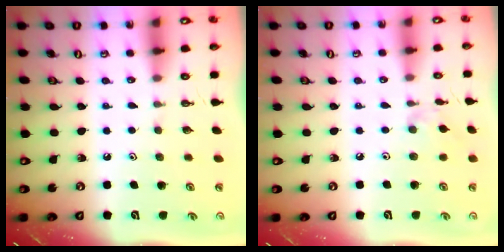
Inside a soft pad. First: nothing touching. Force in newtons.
{"total": 3.0, "press": 3.0, "slide": 0.6}